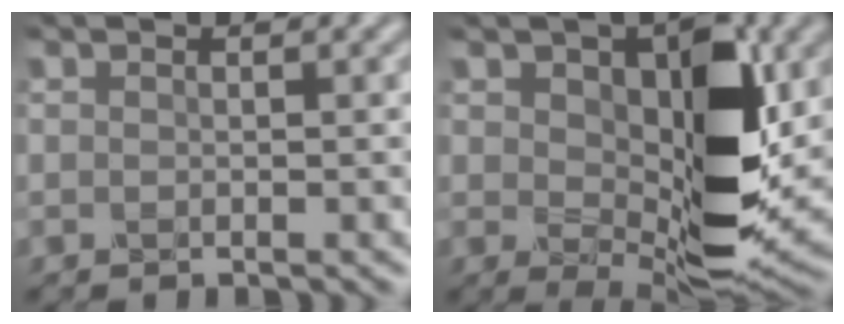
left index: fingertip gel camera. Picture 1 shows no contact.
{"total": 10.0, "force": [1.3, 5.3, 8.4], "torque": [-0.136, -0.014, 0.027]}